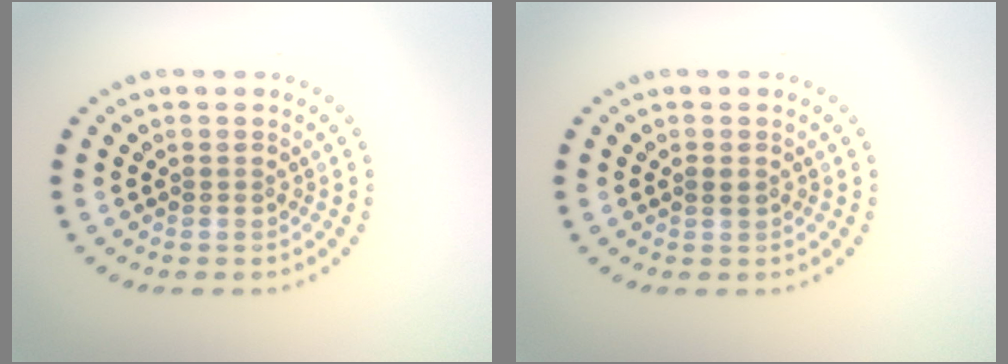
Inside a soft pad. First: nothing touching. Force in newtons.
{"total": 0.7, "press": 0.7, "slide": 0.1}